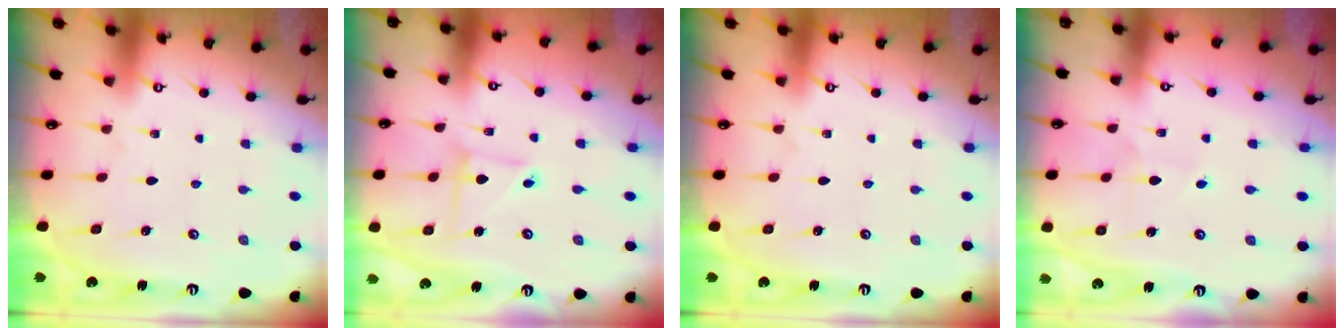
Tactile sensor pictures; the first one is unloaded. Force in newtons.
{"total": 4.1, "press": 4.1, "slide": 0.4}
{"total": 0.0}
{"total": 3.2, "press": 3.1, "slide": 0.3}